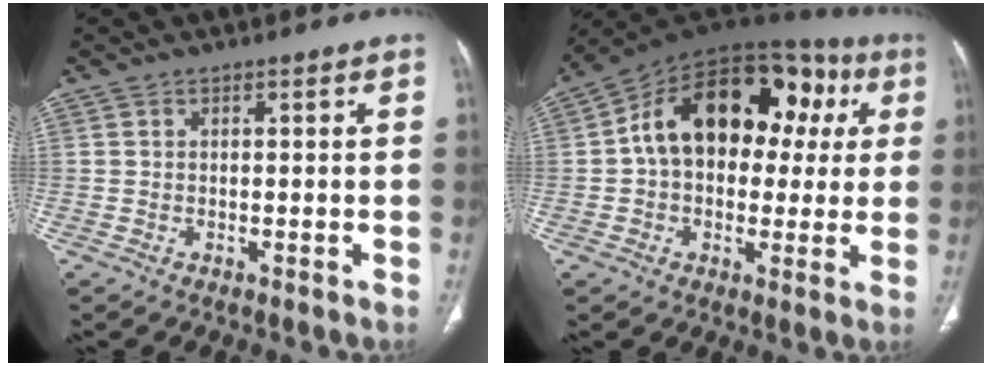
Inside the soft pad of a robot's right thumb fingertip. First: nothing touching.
{"total": 23.2, "force": [4.2, 15.0, 17.2], "torque": [-0.227, 0.052, 0.055]}